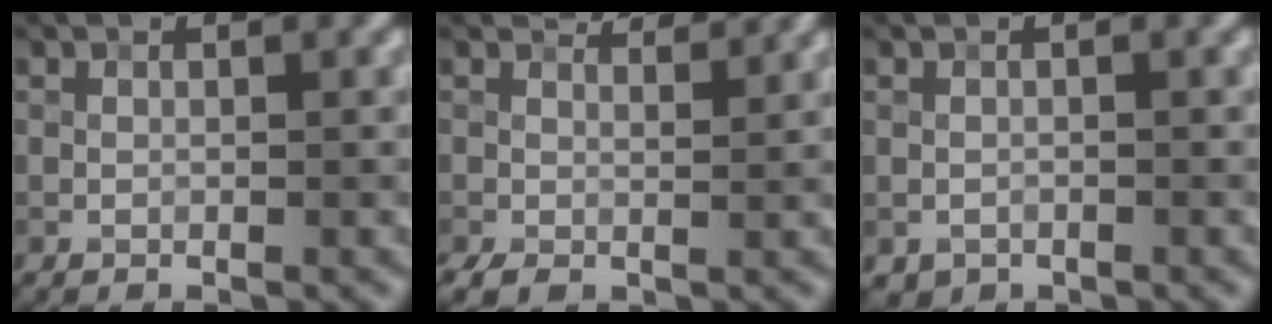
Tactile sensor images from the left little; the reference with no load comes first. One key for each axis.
{"total": 3.4, "fx": 1.9, "fy": 1.6, "fz": 2.3, "tx": -0.054, "ty": 0.000, "tz": 0.031}
{"total": 0.5, "fx": -0.2, "fy": 0.5, "fz": 0.0, "tx": 0.002, "ty": -0.002, "tz": -0.004}